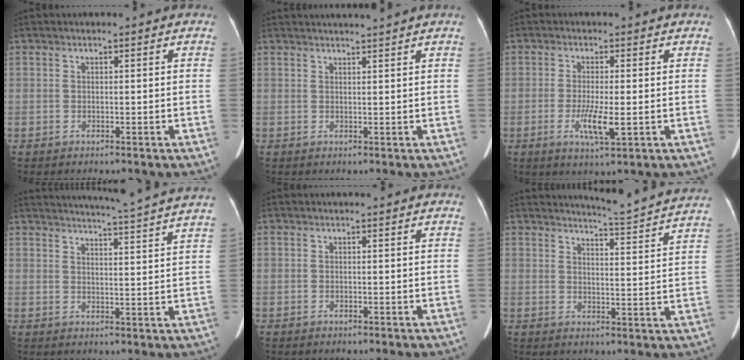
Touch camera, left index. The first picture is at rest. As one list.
[{"total": 3.6, "force": [3.3, -0.9, 1.1], "torque": [-0.010, 0.015, 0.047]}, {"total": 4.6, "force": [-1.2, 0.6, 4.3], "torque": [-0.090, -0.011, -0.017]}, {"total": 14.3, "force": [13.2, -2.0, 5.0], "torque": [-0.088, -0.034, 0.159]}, {"total": 0.0}, {"total": 10.2, "force": [9.9, -1.5, 1.9], "torque": [-0.044, -0.033, 0.122]}]